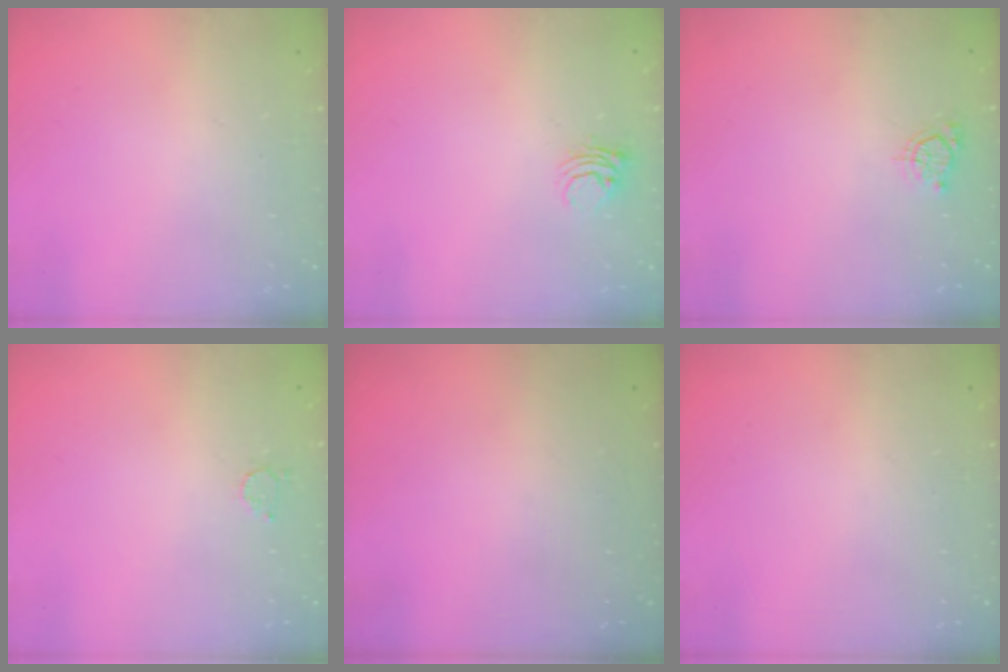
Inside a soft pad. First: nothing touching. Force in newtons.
{"total": 5.0, "press": 5.0, "slide": 0.4}
{"total": 5.7, "press": 5.6, "slide": 0.6}
{"total": 1.7, "press": 1.7, "slide": 0.3}
{"total": 0.0}
{"total": 0.0}